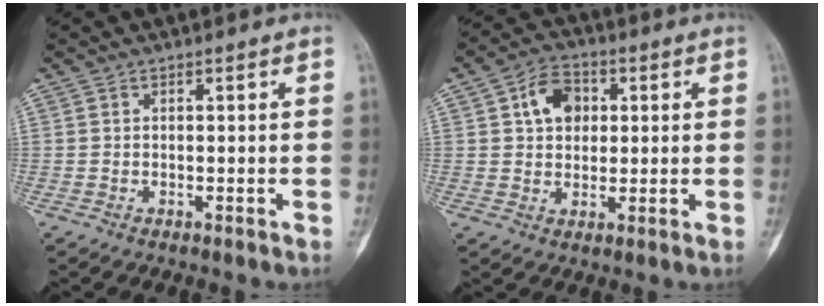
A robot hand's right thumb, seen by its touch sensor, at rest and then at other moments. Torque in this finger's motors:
{"motor_torque": [0.01, 0.04, 0.00, 0.00, 0.00]}